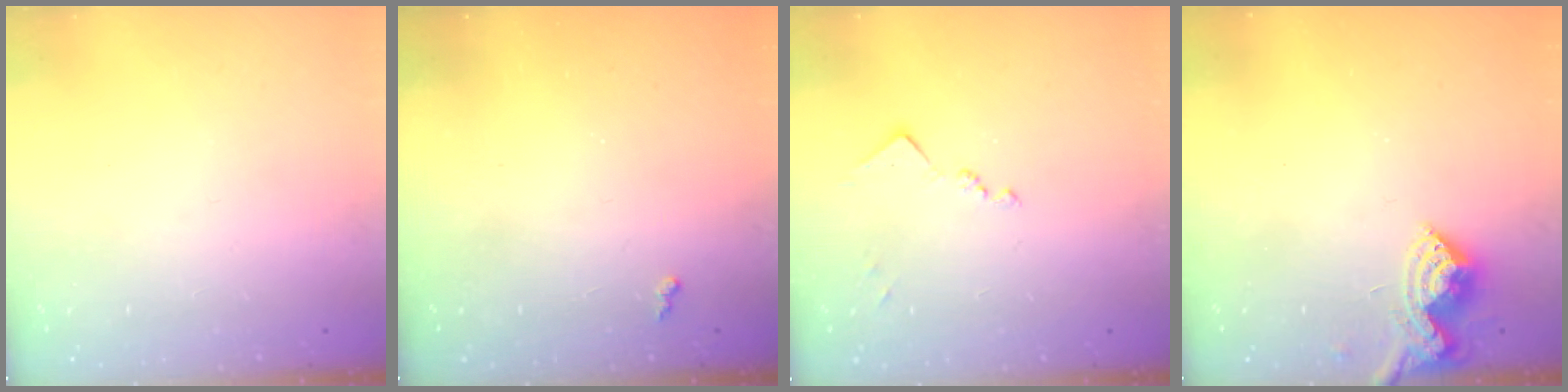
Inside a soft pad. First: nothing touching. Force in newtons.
{"total": 1.9, "press": 1.9, "slide": 0.5}
{"total": 8.1, "press": 8.0, "slide": 0.3}
{"total": 8.3, "press": 8.3, "slide": 0.2}